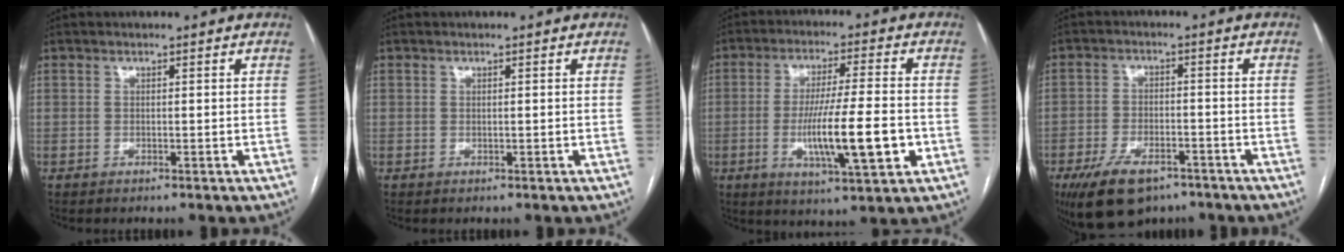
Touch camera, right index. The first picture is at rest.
{"total": 0.0}
{"total": 12.4, "force": [-3.0, 1.0, 12.0], "torque": [-0.209, -0.013, -0.048]}
{"total": 10.1, "force": [-6.8, 4.7, 5.8], "torque": [-0.107, -0.005, -0.109]}